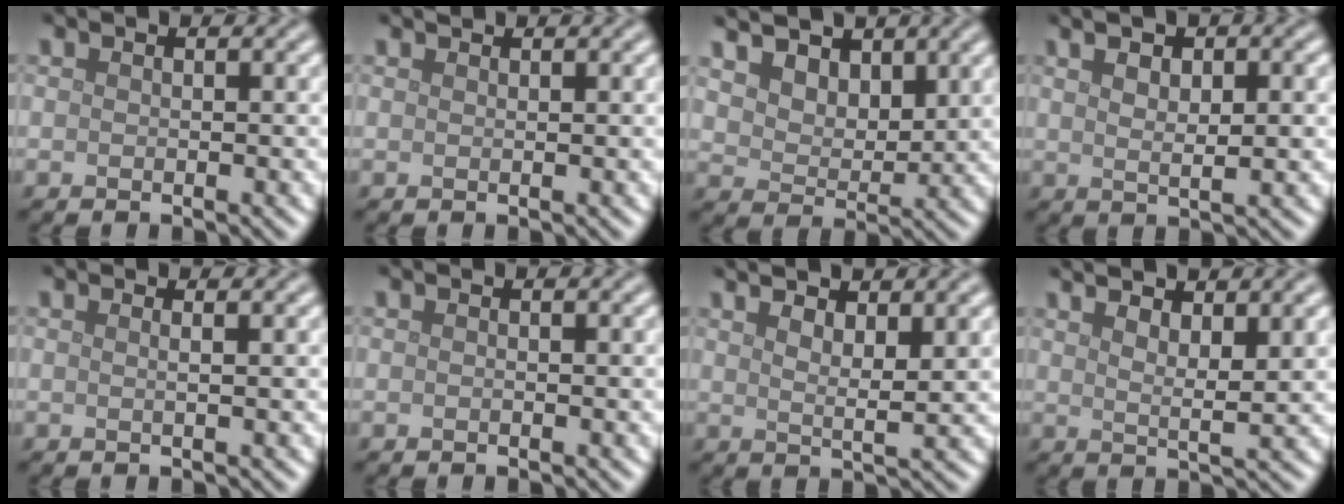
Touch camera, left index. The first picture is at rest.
{"total": 0.5, "force": [0.5, 0.1, 0.1], "torque": [-0.002, 0.000, 0.011]}
{"total": 7.8, "force": [5.2, 4.6, 3.5], "torque": [-0.089, 0.006, 0.082]}
{"total": 5.5, "force": [2.0, 2.1, 4.7], "torque": [-0.051, 0.016, 0.017]}
{"total": 1.3, "force": [0.4, 0.6, 1.1], "torque": [-0.006, -0.001, -0.011]}
{"total": 0.0}
{"total": 3.8, "force": [2.4, 1.0, 2.8], "torque": [-0.040, 0.001, 0.039]}
{"total": 4.4, "force": [2.7, 1.1, 3.2], "torque": [-0.044, 0.002, 0.042]}